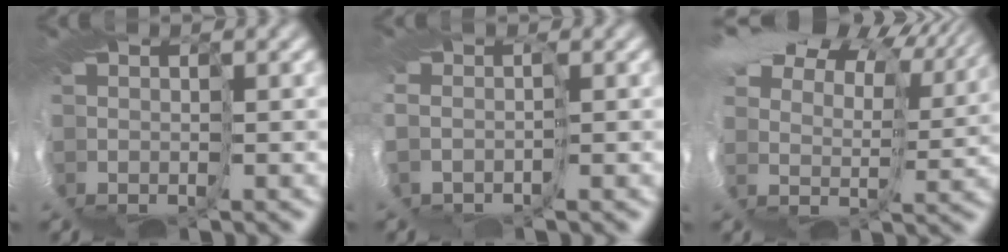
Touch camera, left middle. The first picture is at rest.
{"total": 1.8, "force": [-0.1, -1.7, -0.3], "torque": [0.001, -0.010, 0.026]}
{"total": 13.5, "force": [11.3, 5.0, 5.4], "torque": [-0.137, 0.032, 0.223]}